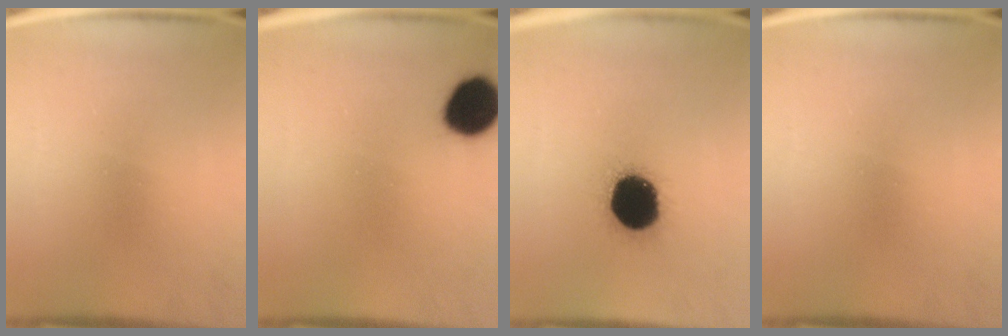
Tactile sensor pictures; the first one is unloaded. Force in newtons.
{"total": 10.3}
{"total": 18.3}
{"total": 0.0}